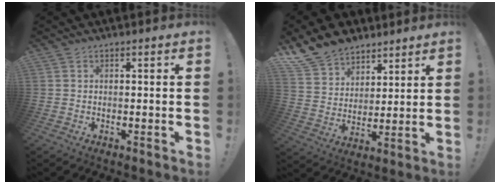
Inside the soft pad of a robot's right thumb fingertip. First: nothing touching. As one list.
[{"total": 12.9, "force": [10.4, 7.2, 2.5], "torque": [-0.059, -0.079, 0.203]}]